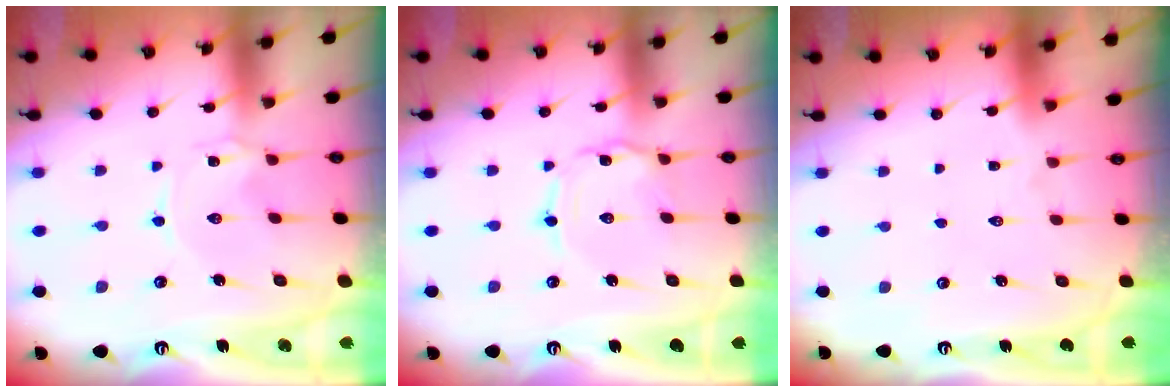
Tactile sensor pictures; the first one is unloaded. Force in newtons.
{"total": 0.7, "press": 0.7, "slide": 0.1}
{"total": 1.4, "press": 1.4, "slide": 0.2}